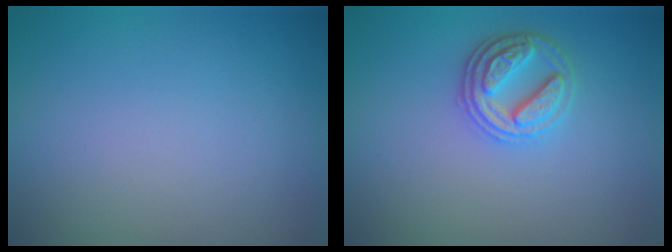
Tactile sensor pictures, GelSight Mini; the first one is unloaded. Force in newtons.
{"total": 2.9, "press": 2.8, "slide": 0.8}